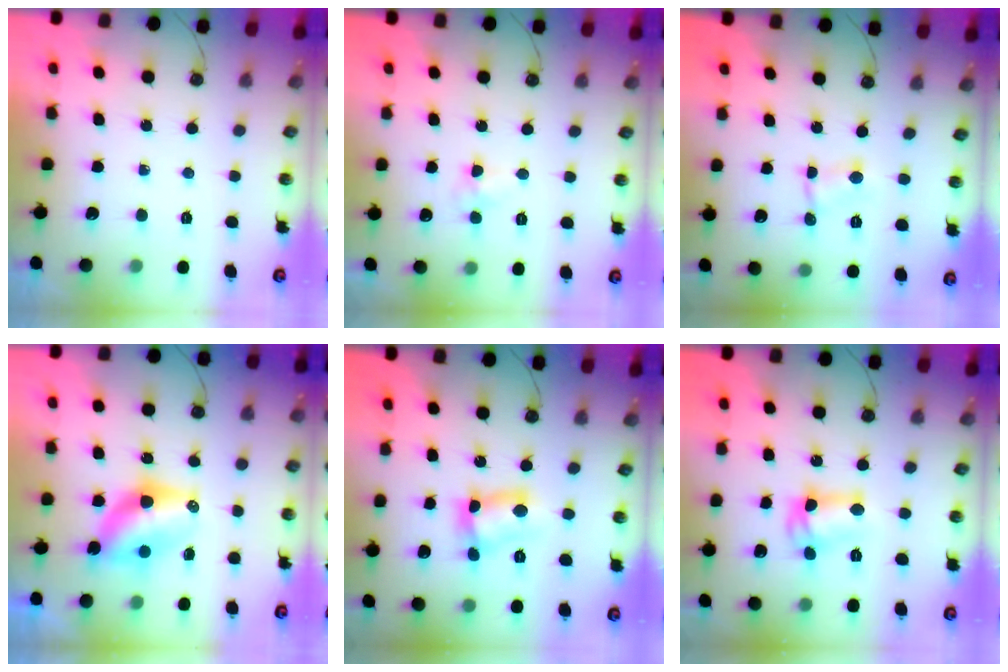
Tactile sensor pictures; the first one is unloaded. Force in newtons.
{"total": 4.8, "press": 4.8, "slide": 0.6}
{"total": 1.3, "press": 1.3, "slide": 0.2}
{"total": 7.3, "press": 7.3, "slide": 0.5}
{"total": 9.0, "press": 9.0, "slide": 0.5}
{"total": 9.3, "press": 8.5, "slide": 3.7}